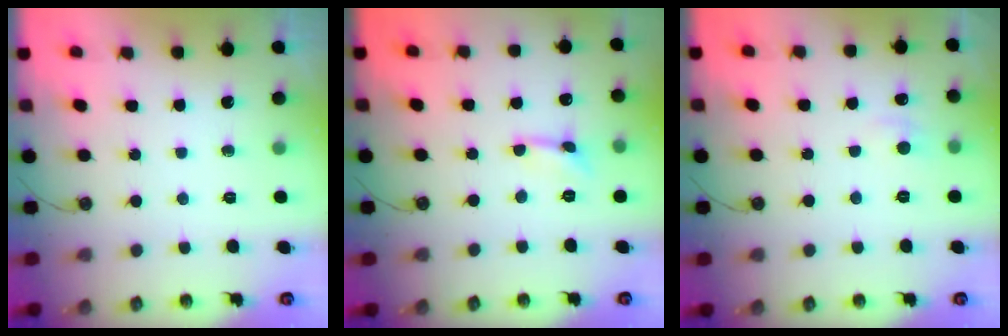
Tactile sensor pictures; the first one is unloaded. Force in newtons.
{"total": 0.9, "press": 0.8, "slide": 0.4}
{"total": 0.8, "press": 0.5, "slide": 0.6}